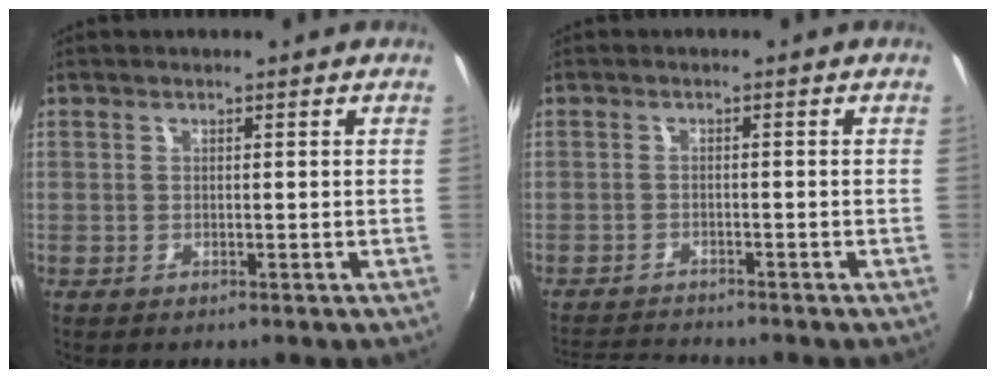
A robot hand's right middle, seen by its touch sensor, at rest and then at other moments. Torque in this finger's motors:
{"motor_torque": [-0.32, -0.30, -0.02, 0.01]}